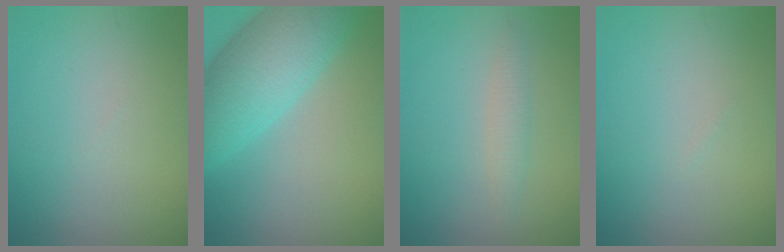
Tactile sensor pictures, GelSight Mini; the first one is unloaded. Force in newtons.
{"total": 8.8, "press": 8.8, "slide": 0.3}
{"total": 1.5, "press": 1.4, "slide": 0.1}
{"total": 0.0}